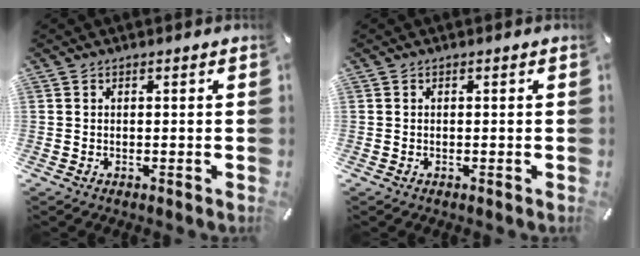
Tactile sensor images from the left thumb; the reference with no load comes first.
{"total": 0.0}